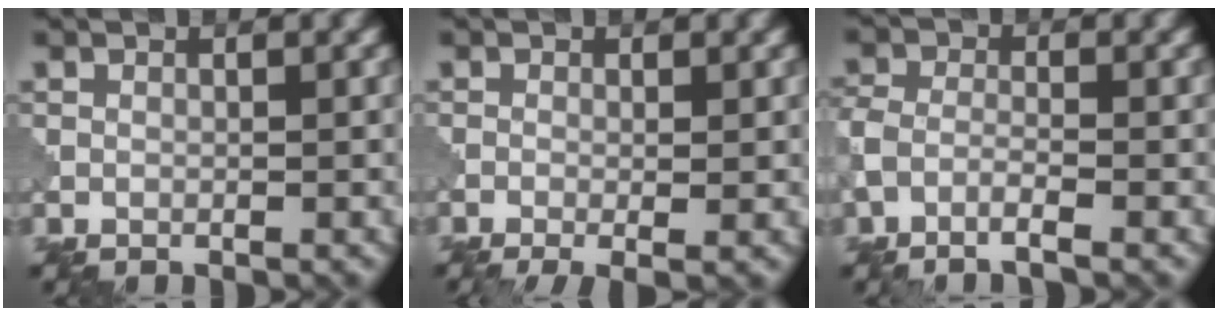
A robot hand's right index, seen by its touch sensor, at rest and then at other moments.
{"total": 2.9, "force": [-1.1, 0.8, 2.6], "torque": [-0.046, -0.008, -0.021]}
{"total": 2.7, "force": [-1.7, 0.8, 1.9], "torque": [-0.046, -0.002, -0.046]}